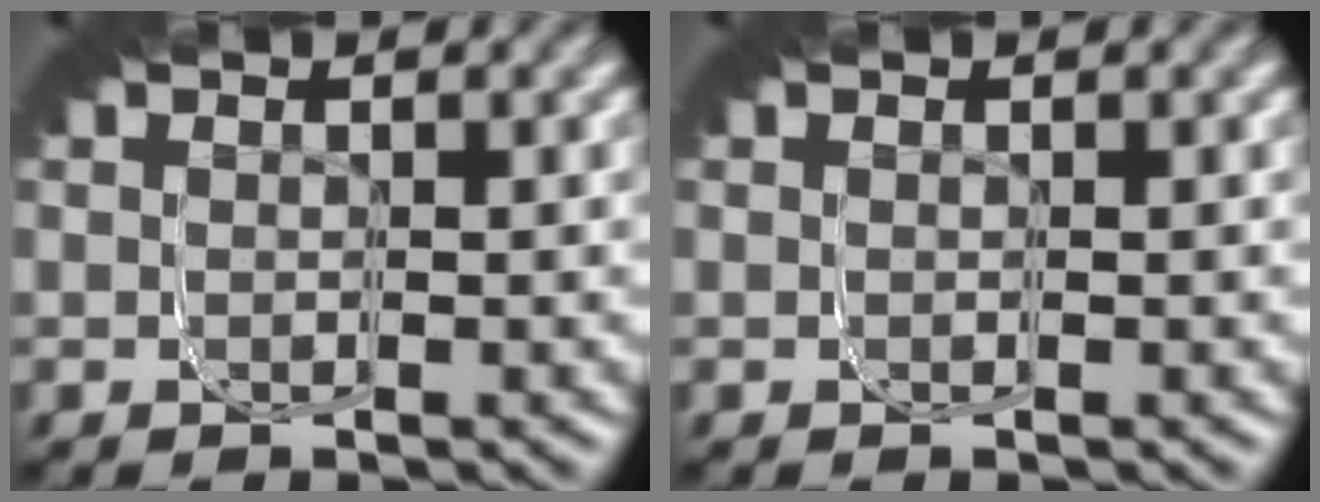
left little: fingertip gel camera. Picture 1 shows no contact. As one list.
[{"total": 0.0}]